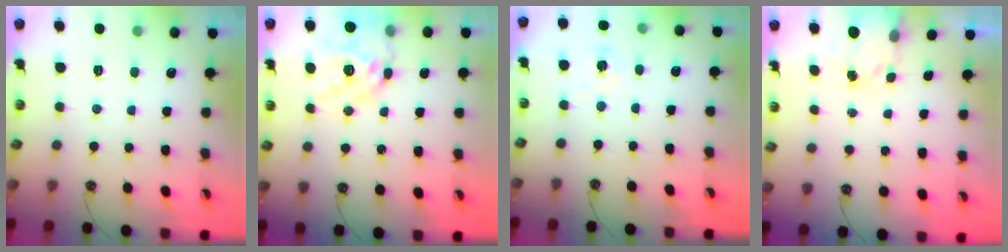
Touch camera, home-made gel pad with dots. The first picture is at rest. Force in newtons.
{"total": 17.1, "press": 17.0, "slide": 1.7}
{"total": 5.8, "press": 5.8, "slide": 0.5}
{"total": 2.6, "press": 2.6, "slide": 0.4}